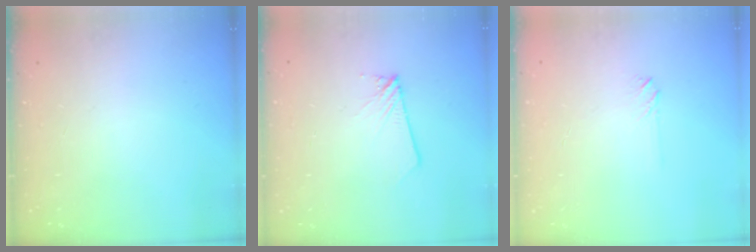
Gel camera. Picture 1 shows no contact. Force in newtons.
{"total": 1.7, "press": 1.7, "slide": 0.1}
{"total": 2.0, "press": 2.0, "slide": 0.3}